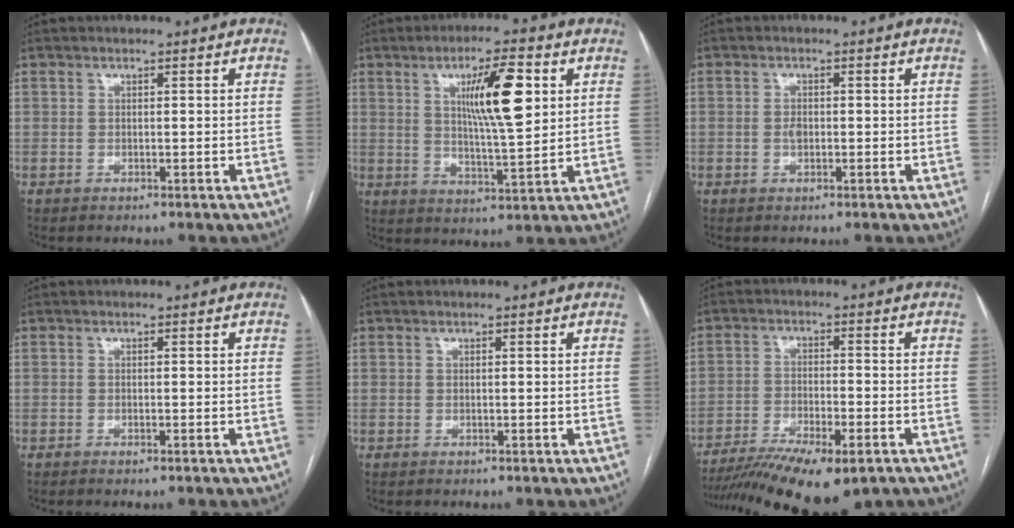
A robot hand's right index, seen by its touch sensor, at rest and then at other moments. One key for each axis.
{"total": 10.9, "fx": 3.5, "fy": 1.5, "fz": 10.2, "tx": -0.169, "ty": 0.001, "tz": 0.059}
{"total": 1.5, "fx": -0.2, "fy": 0.9, "fz": 1.2, "tx": -0.022, "ty": 0.002, "tz": -0.003}
{"total": 0.7, "fx": -0.5, "fy": 0.0, "fz": 0.5, "tx": -0.012, "ty": -0.001, "tz": -0.008}
{"total": 0.0}
{"total": 16.7, "fx": -12.2, "fy": 4.0, "fz": 10.7, "tx": -0.177, "ty": -0.027, "tz": -0.191}